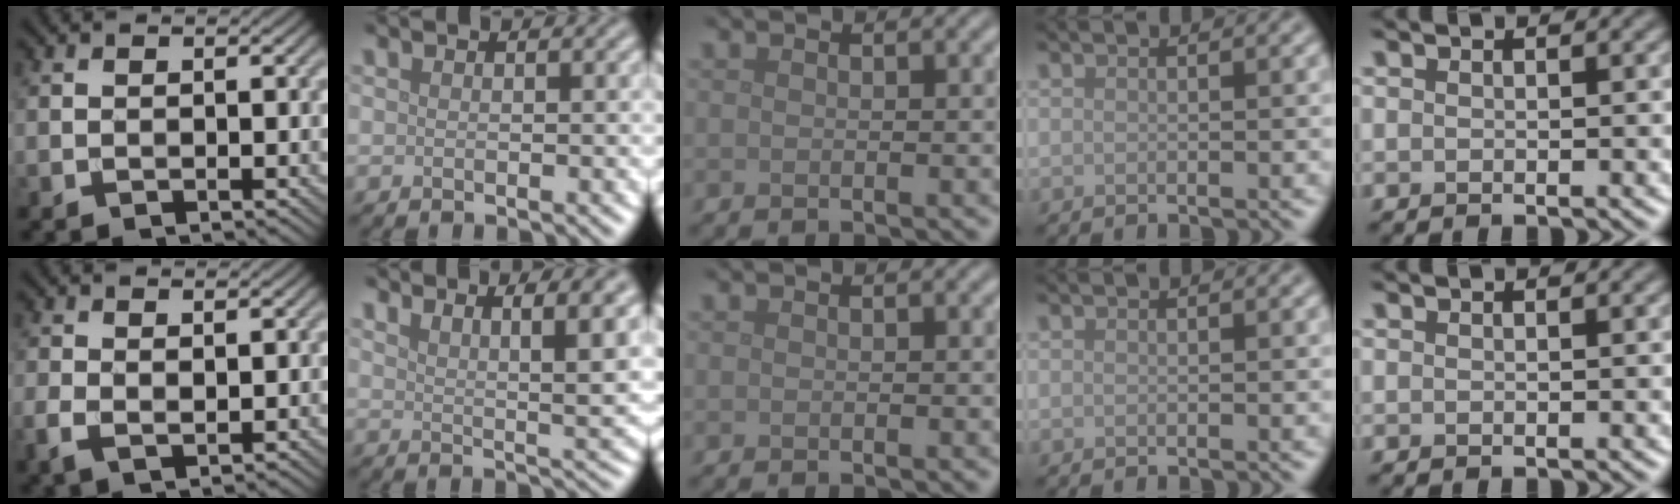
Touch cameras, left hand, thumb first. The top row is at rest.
{"thumb": {"total": 2.6, "force": [0.4, 1.3, 2.2], "torque": [-0.050, -0.003, 0.009]}, "index": {"total": 5.7, "force": [3.6, 1.5, 4.2], "torque": [-0.040, 0.003, 0.056]}}